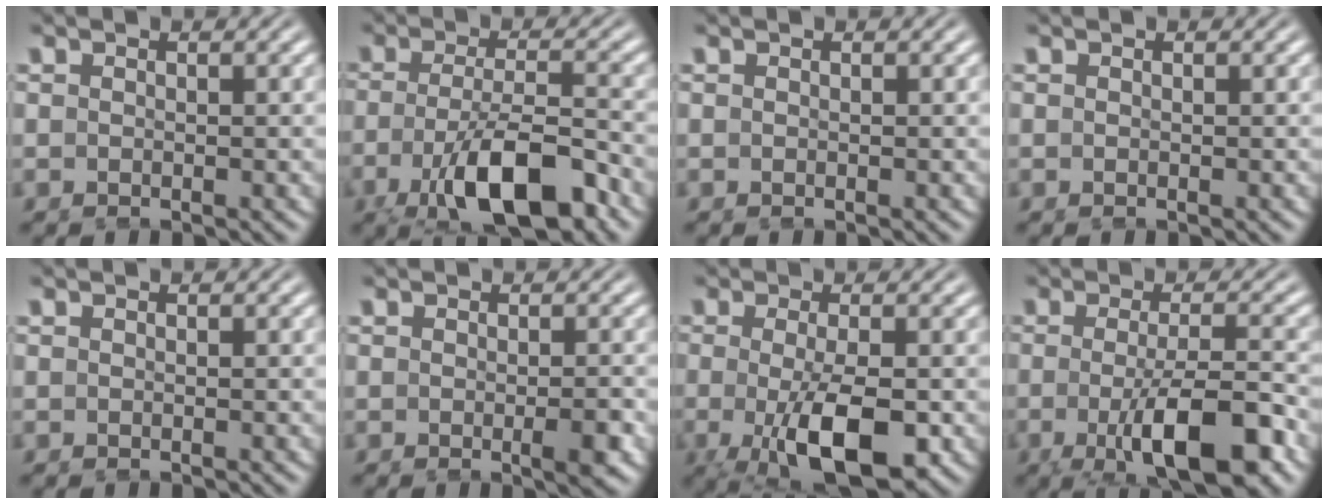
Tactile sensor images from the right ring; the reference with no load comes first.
{"total": 8.2, "force": [-3.9, 2.7, 6.6], "torque": [-0.109, -0.028, -0.053]}
{"total": 0.0}
{"total": 0.0}
{"total": 0.0}
{"total": 1.4, "force": [-0.5, 0.2, 1.3], "torque": [-0.016, -0.002, -0.010]}
{"total": 7.6, "force": [-3.1, 2.5, 6.5], "torque": [-0.113, -0.024, -0.038]}
{"total": 7.6, "force": [-3.3, 1.8, 6.6], "torque": [-0.102, -0.018, -0.047]}